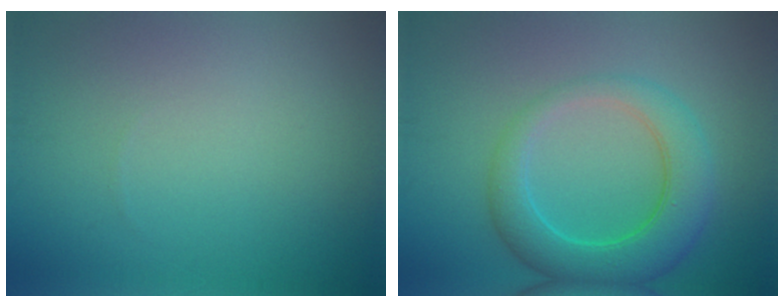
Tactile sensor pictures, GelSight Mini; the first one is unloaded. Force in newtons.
{"total": 5.8, "press": 5.8, "slide": 0.4}